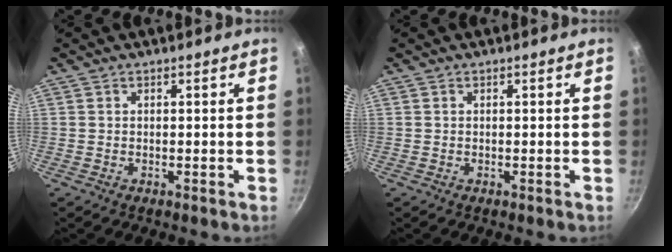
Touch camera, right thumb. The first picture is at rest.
{"total": 0.0}